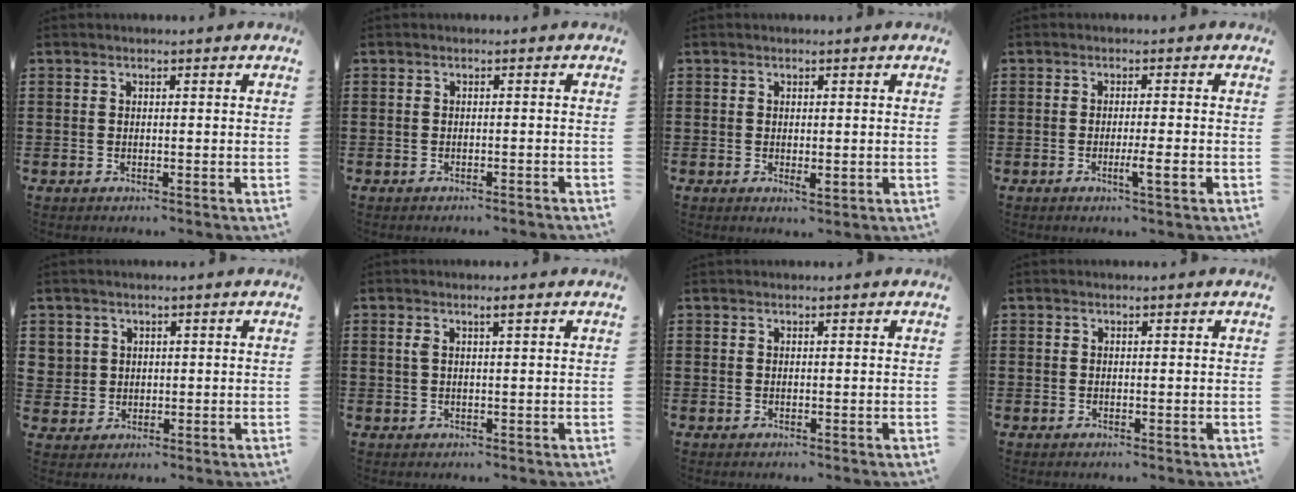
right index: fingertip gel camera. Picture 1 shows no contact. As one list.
[{"total": 0.7, "force": [-0.6, -0.1, 0.3], "torque": [-0.006, -0.002, -0.012]}, {"total": 1.3, "force": [-0.1, 0.7, 1.1], "torque": [-0.021, 0.000, 0.000]}, {"total": 3.5, "force": [-1.3, 0.0, 3.2], "torque": [-0.051, -0.009, -0.024]}, {"total": 2.7, "force": [1.2, 2.5, 0.1], "torque": [-0.014, 0.011, 0.021]}, {"total": 1.8, "force": [0.8, 0.3, 1.6], "torque": [-0.032, 0.002, 0.013]}, {"total": 0.0}, {"total": 0.0}]